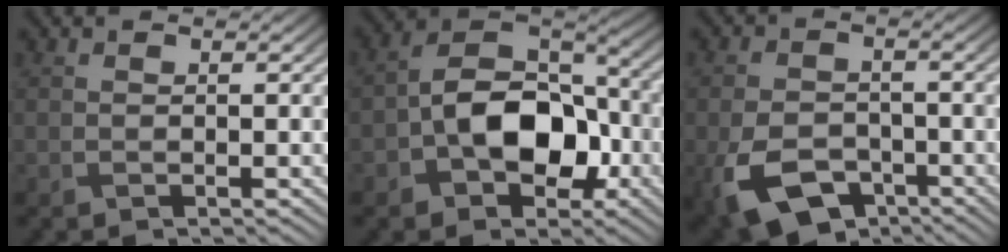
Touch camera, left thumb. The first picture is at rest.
{"total": 10.7, "force": [-2.9, 6.9, 7.6], "torque": [-0.132, 0.009, -0.065]}
{"total": 9.5, "force": [-4.6, 6.1, 5.8], "torque": [-0.139, -0.027, -0.078]}